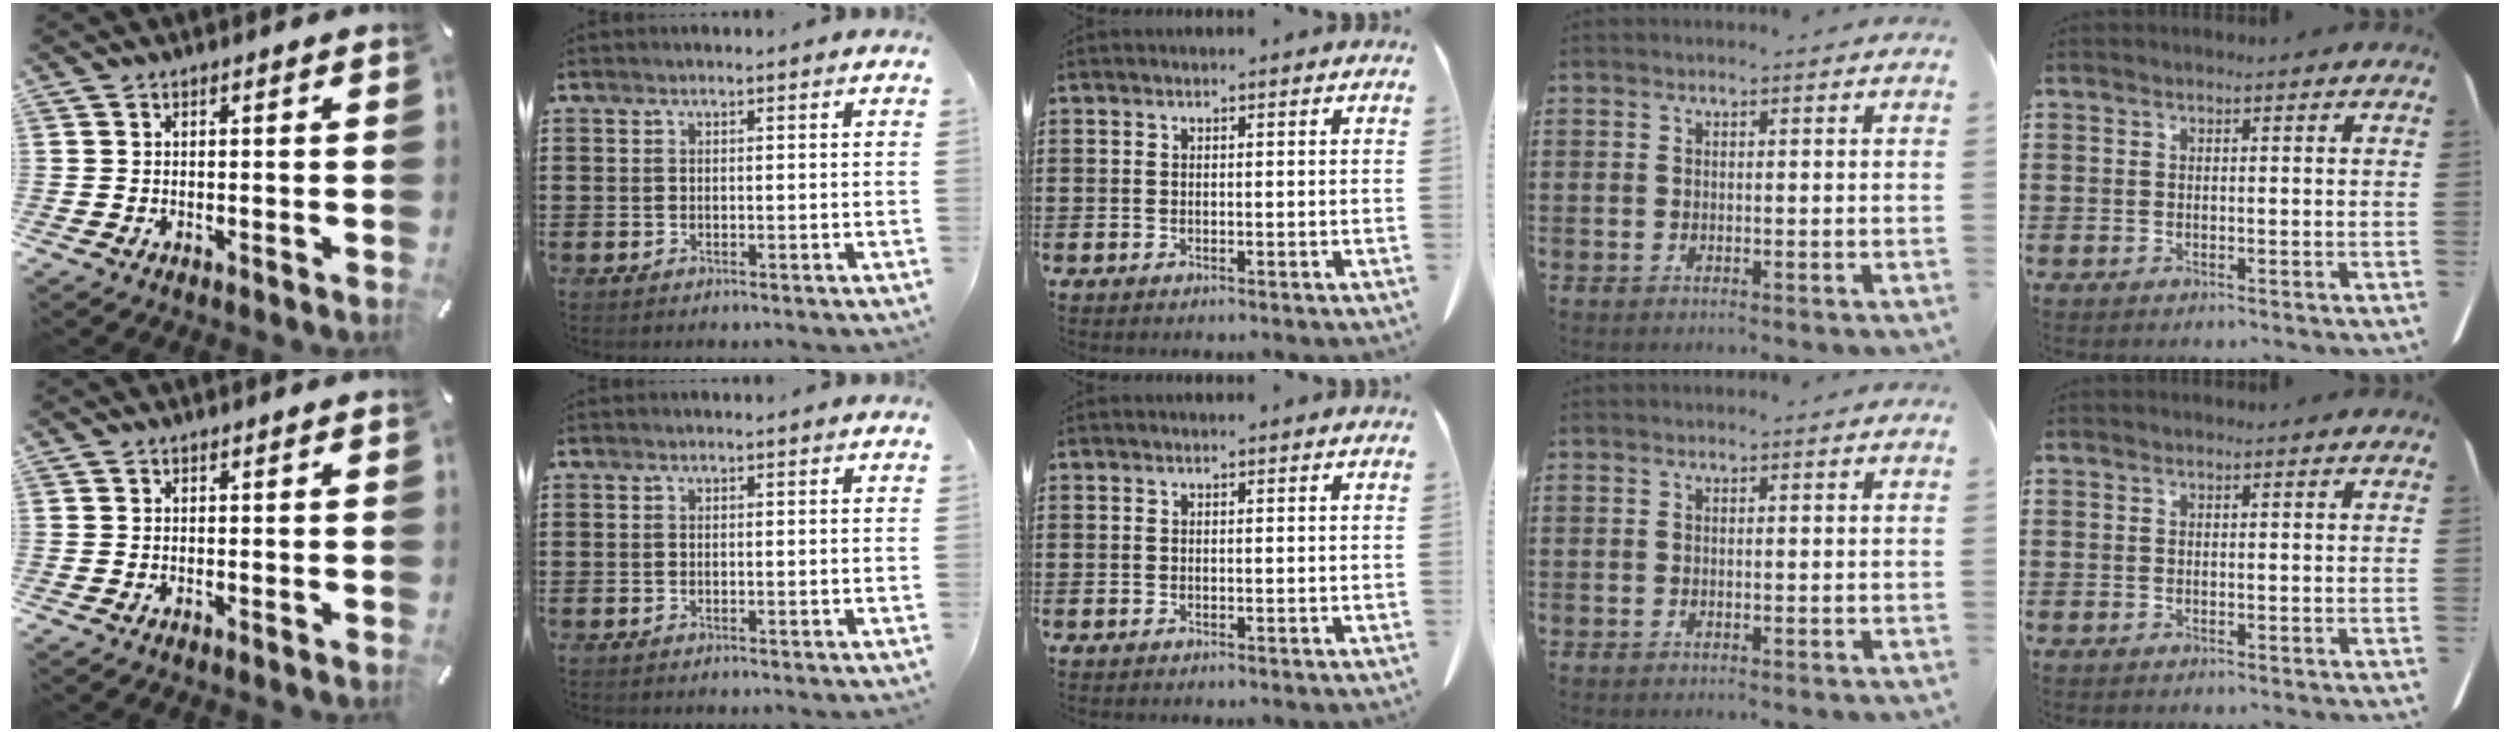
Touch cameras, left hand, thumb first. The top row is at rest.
{}